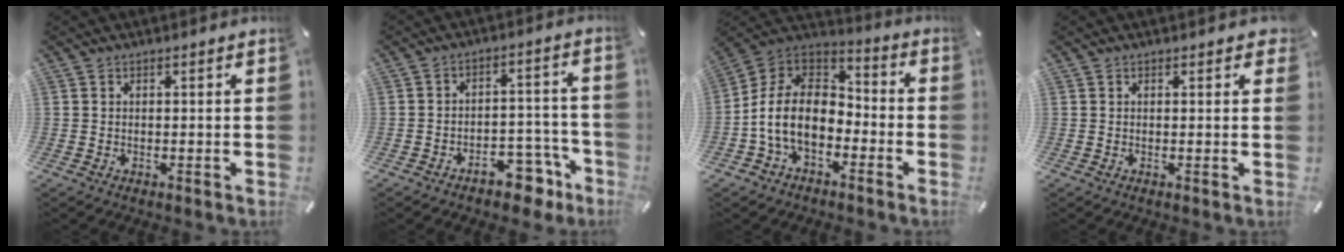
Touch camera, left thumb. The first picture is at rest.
{"total": 10.2, "force": [-7.2, 5.1, 5.2], "torque": [-0.044, 0.042, -0.119]}
{"total": 13.2, "force": [-4.8, 9.0, 8.3], "torque": [-0.193, 0.019, -0.096]}
{"total": 0.9, "force": [0.4, 0.6, 0.5], "torque": [0.004, -0.003, 0.003]}